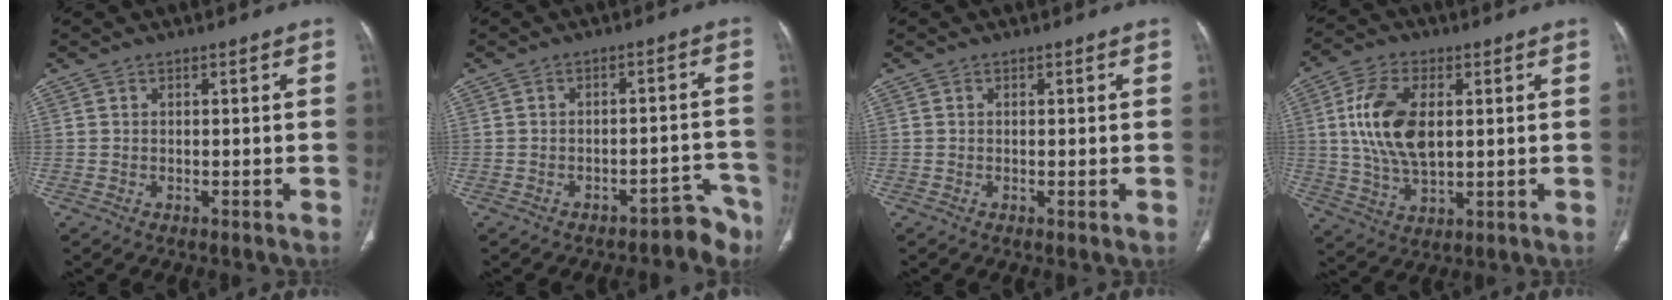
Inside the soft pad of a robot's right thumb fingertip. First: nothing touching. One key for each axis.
{"total": 6.1, "fx": -5.0, "fy": 2.9, "fz": 1.9, "tx": 0.011, "ty": 0.070, "tz": -0.064}
{"total": 0.7, "fx": -0.1, "fy": 0.1, "fz": 0.7, "tx": -0.017, "ty": -0.004, "tz": -0.001}
{"total": 13.1, "fx": 2.1, "fy": 7.2, "fz": 10.7, "tx": -0.209, "ty": -0.003, "tz": 0.042}